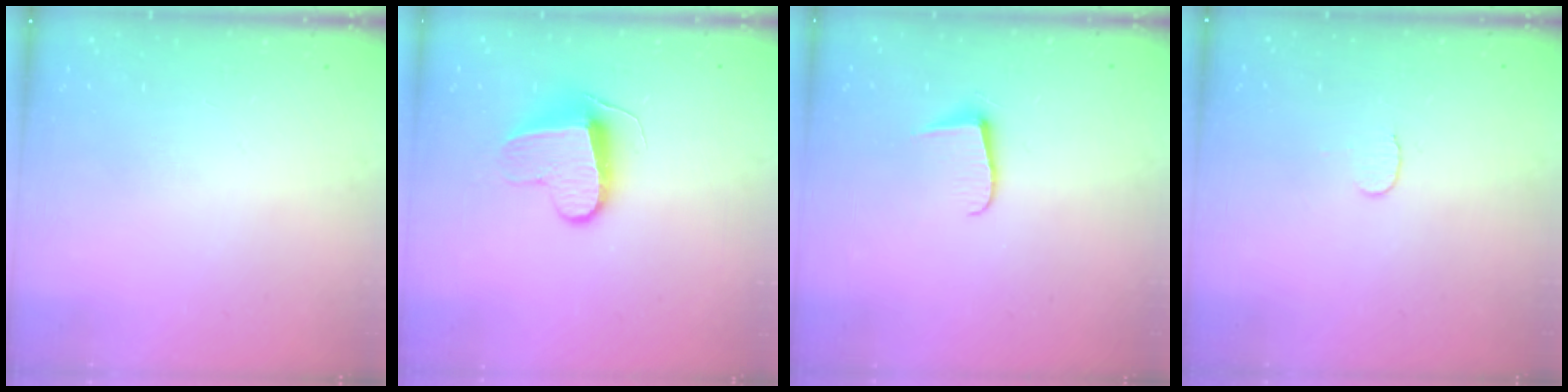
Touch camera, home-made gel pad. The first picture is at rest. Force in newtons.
{"total": 11.2, "press": 11.1, "slide": 0.8}
{"total": 5.6, "press": 5.6, "slide": 0.7}
{"total": 3.5, "press": 3.5, "slide": 0.3}